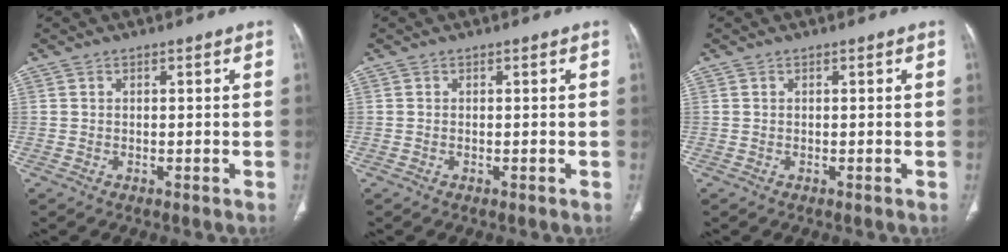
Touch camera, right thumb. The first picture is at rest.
{"total": 0.0}
{"total": 0.0}